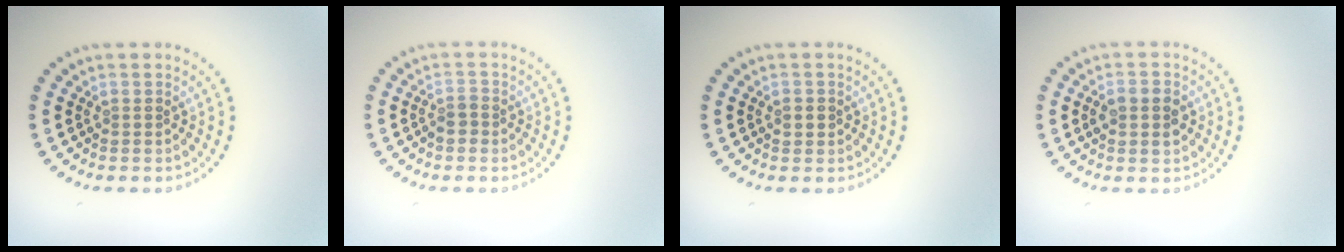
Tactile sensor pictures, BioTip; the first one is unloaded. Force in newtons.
{"total": 1.5, "press": 1.3, "slide": 0.9}
{"total": 1.0, "press": 0.9, "slide": 0.1}
{"total": 2.9, "press": 2.8, "slide": 0.2}